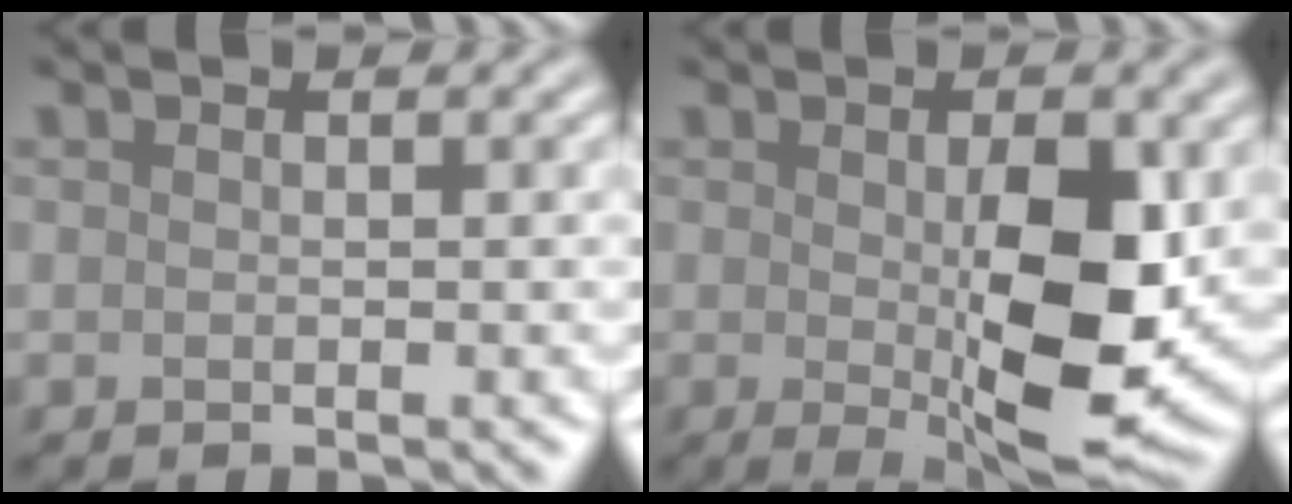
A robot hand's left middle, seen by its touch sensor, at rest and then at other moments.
{"total": 8.3, "force": [-0.4, 2.5, 7.9], "torque": [-0.125, -0.016, 0.007]}